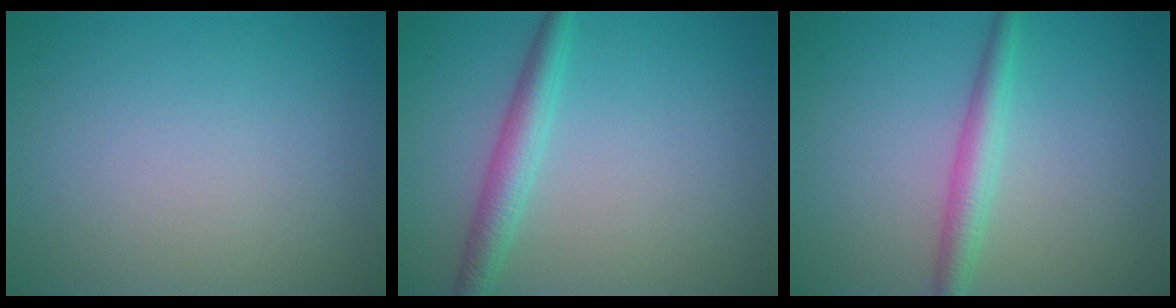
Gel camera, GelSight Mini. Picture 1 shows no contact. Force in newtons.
{"total": 2.8, "press": 2.8, "slide": 0.0}
{"total": 2.7, "press": 2.7, "slide": 0.0}